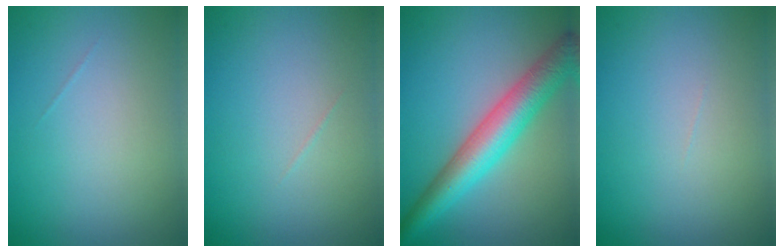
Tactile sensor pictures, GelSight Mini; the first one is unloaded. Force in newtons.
{"total": 0.0}
{"total": 6.4, "press": 6.4, "slide": 0.2}
{"total": 0.0}